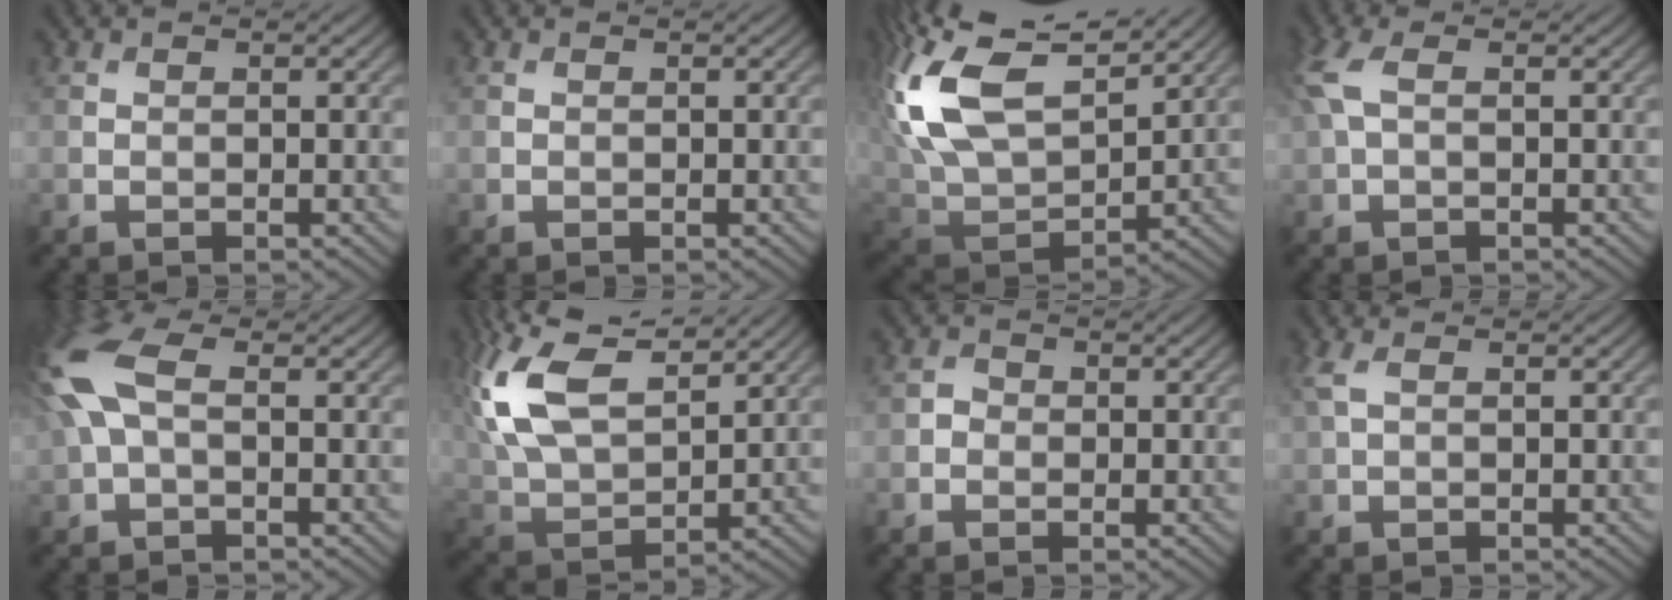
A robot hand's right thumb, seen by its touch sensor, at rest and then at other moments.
{"total": 0.0}
{"total": 16.1, "force": [7.4, 8.4, 11.7], "torque": [-0.288, 0.019, 0.142]}
{"total": 3.7, "force": [1.0, 1.4, 3.3], "torque": [-0.089, 0.013, 0.015]}
{"total": 8.6, "force": [1.5, 4.4, 7.3], "torque": [-0.207, 0.023, 0.023]}
{"total": 13.5, "force": [6.5, 6.3, 9.9], "torque": [-0.246, 0.017, 0.129]}
{"total": 1.2, "force": [-0.3, 1.0, 0.4], "torque": [-0.006, -0.002, -0.010]}
{"total": 2.0, "force": [0.8, 0.7, 1.7], "torque": [-0.048, 0.008, 0.017]}